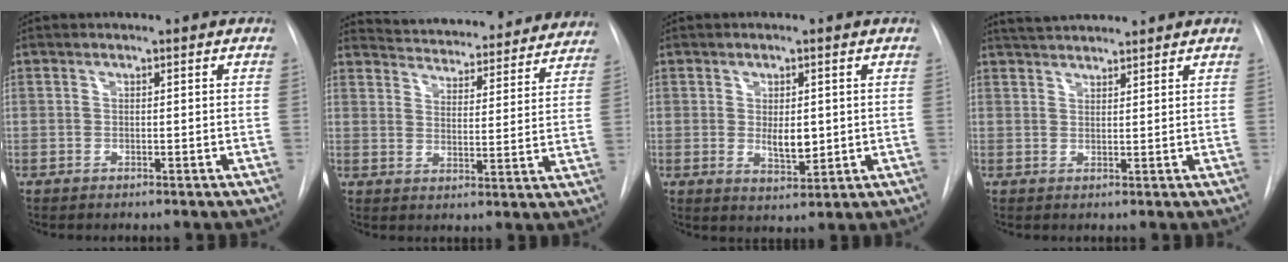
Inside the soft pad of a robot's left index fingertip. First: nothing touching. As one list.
[{"total": 24.5, "force": [23.0, 5.2, 6.5], "torque": [-0.102, -0.041, 0.284]}, {"total": 4.1, "force": [-0.6, 1.8, 3.6], "torque": [-0.059, -0.014, 0.001]}, {"total": 4.9, "force": [4.6, 0.5, 1.6], "torque": [-0.033, 0.031, 0.079]}]